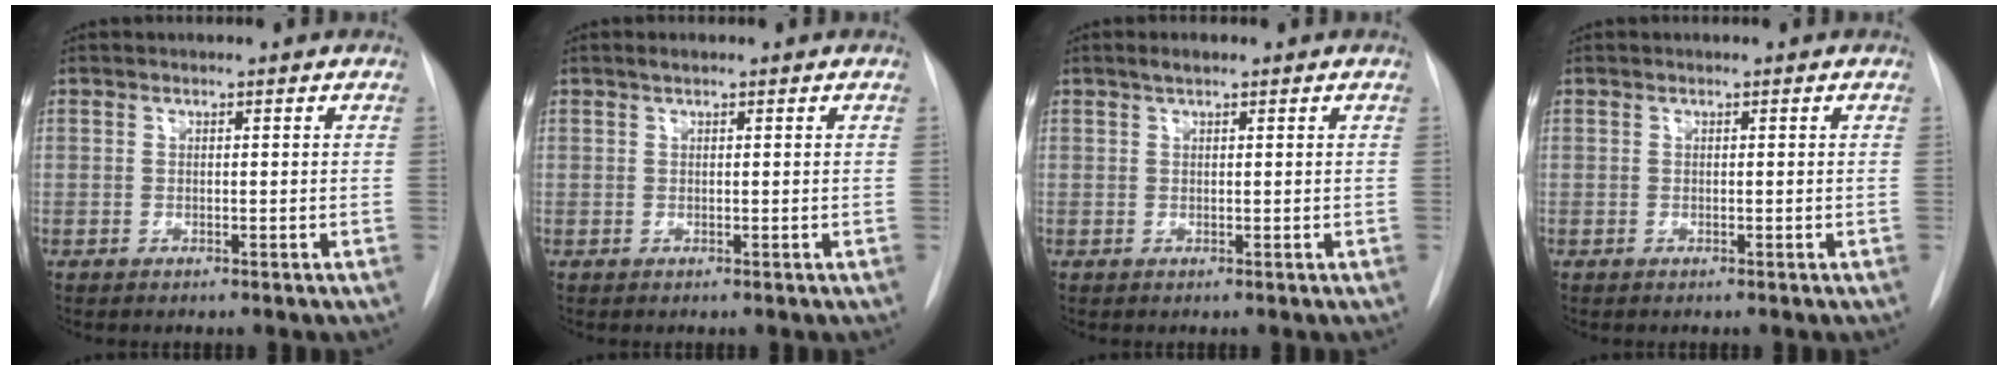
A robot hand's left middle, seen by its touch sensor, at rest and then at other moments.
{"total": 0.7, "force": [0.6, 0.1, 0.5], "torque": [-0.012, 0.004, 0.010]}
{"total": 1.4, "force": [1.0, 0.3, 0.9], "torque": [-0.021, 0.006, 0.017]}
{"total": 0.0}